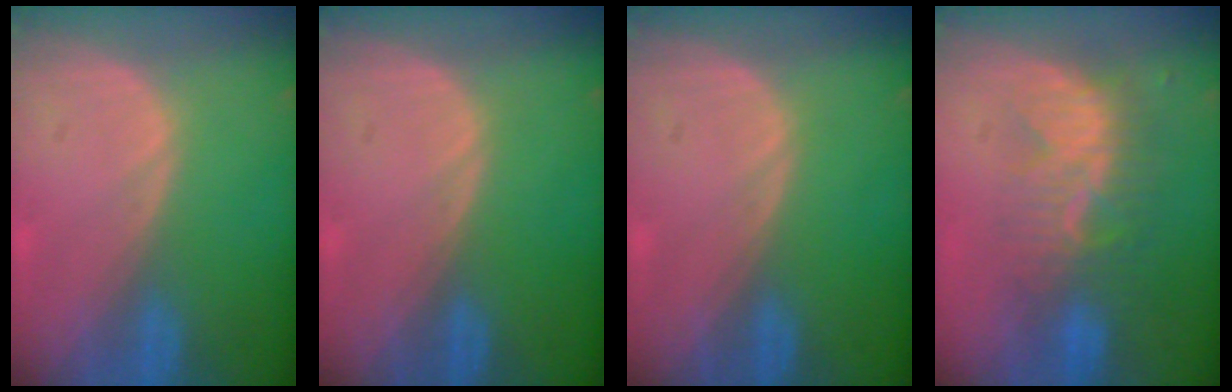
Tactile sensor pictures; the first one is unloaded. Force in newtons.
{"total": 0.0}
{"total": 0.0}
{"total": 8.6, "press": 7.8, "slide": 3.5}